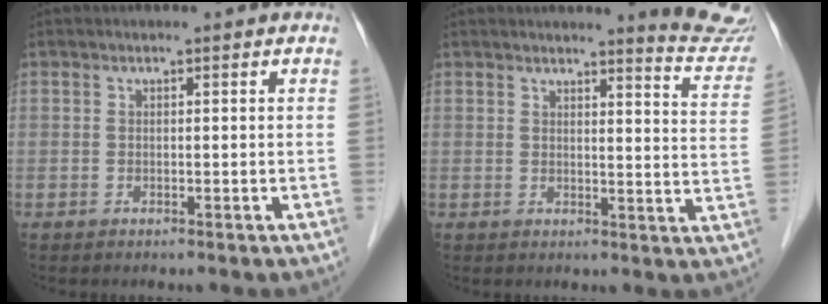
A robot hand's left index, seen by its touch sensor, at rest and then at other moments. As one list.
[{"total": 9.3, "force": [9.1, 0.0, 1.9], "torque": [-0.009, -0.069, 0.082]}]